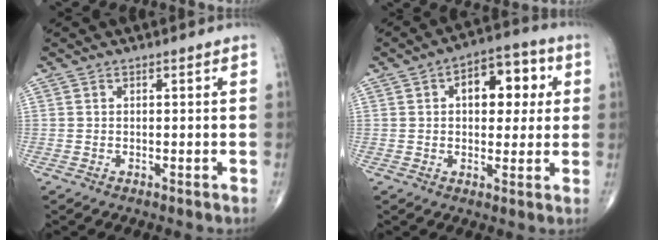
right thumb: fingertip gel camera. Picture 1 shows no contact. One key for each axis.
{"total": 11.5, "fx": 2.8, "fy": 6.7, "fz": 8.8, "tx": -0.079, "ty": 0.017, "tz": 0.034}